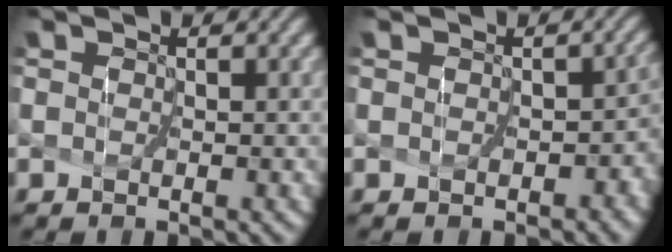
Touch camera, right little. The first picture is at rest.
{"total": 4.0, "force": [-1.1, 2.8, 2.6], "torque": [-0.016, -0.008, -0.015]}